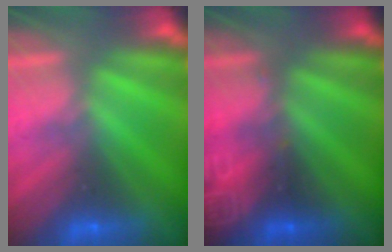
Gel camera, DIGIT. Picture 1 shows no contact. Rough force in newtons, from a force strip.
{"total": 2.9}